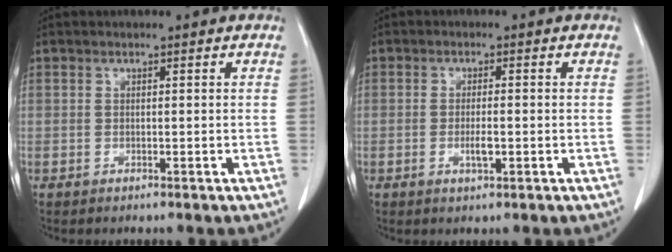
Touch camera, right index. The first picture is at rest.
{"total": 2.6, "force": [-0.7, 0.5, 2.5], "torque": [-0.052, -0.002, -0.010]}